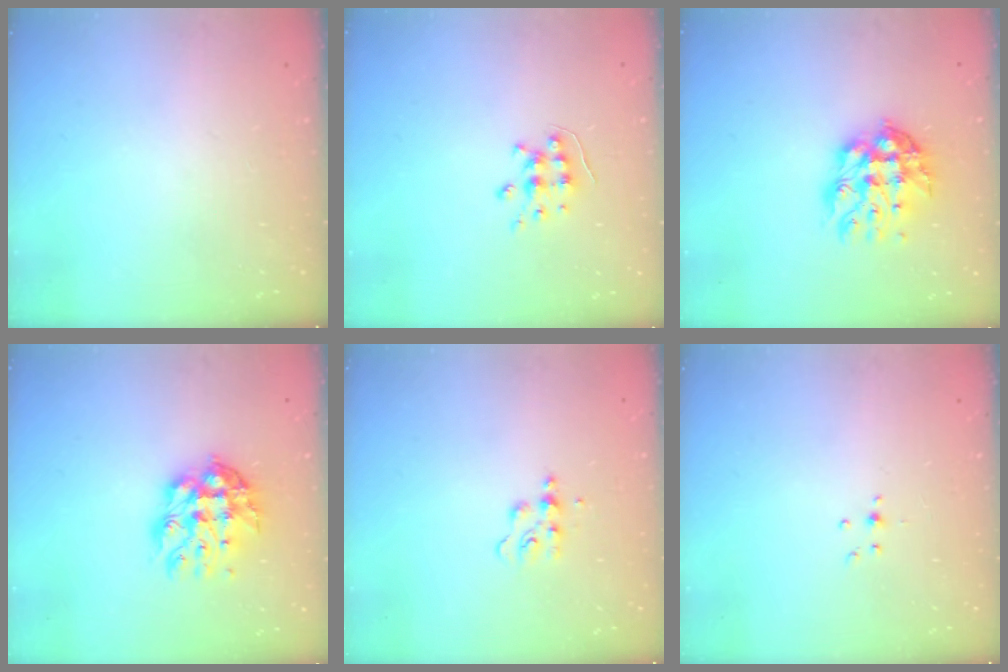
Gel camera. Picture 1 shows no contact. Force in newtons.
{"total": 6.1, "press": 6.1, "slide": 0.4}
{"total": 11.8, "press": 11.7, "slide": 1.1}
{"total": 11.8, "press": 11.7, "slide": 1.1}
{"total": 5.9, "press": 5.9, "slide": 0.6}
{"total": 2.9, "press": 2.8, "slide": 0.7}